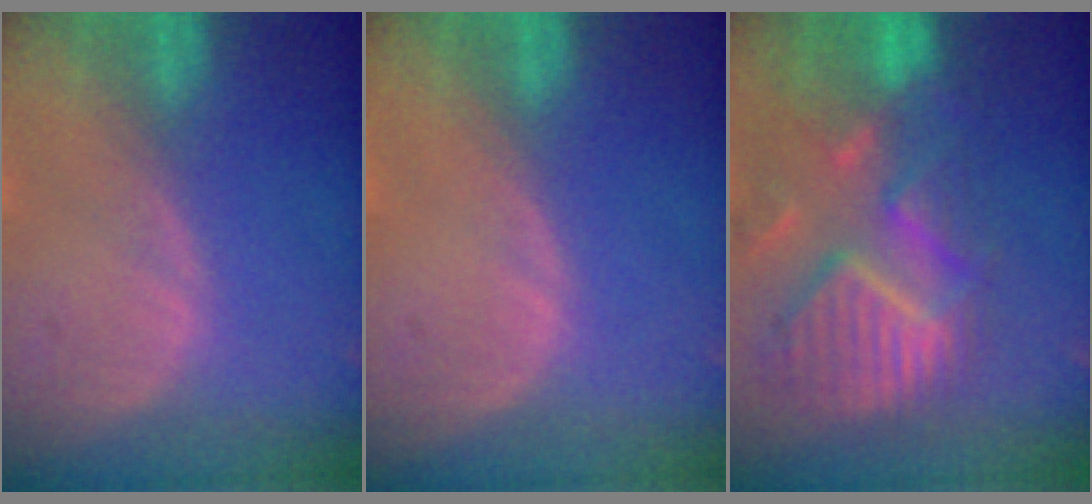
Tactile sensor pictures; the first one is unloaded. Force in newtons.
{"total": 0.0}
{"total": 11.9, "press": 10.6, "slide": 5.4}